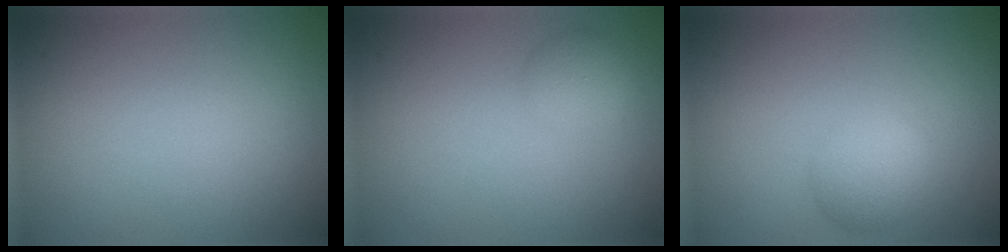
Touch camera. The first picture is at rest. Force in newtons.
{"total": 1.8, "press": 1.8, "slide": 0.0}
{"total": 2.5, "press": 2.5, "slide": 0.1}